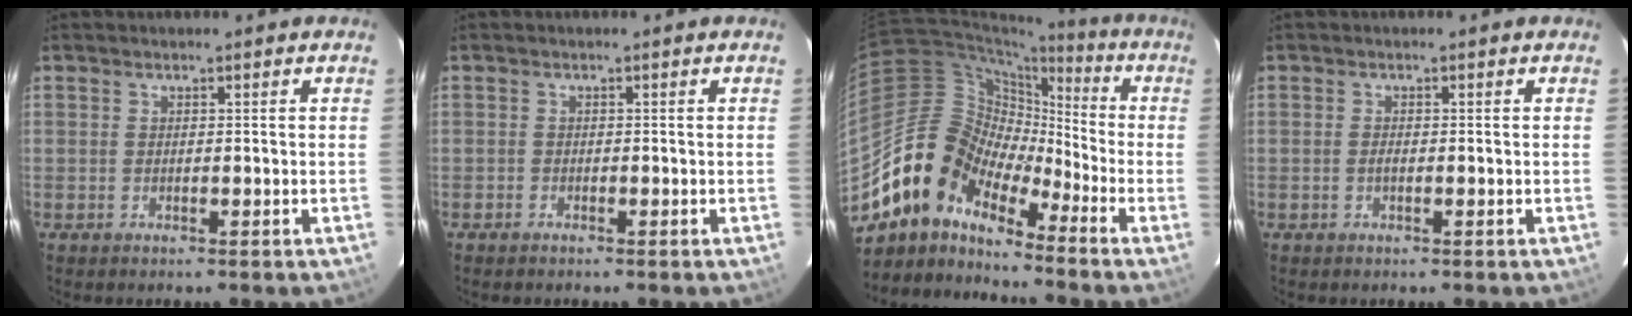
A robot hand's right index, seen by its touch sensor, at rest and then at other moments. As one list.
[{"total": 0.7, "force": [-0.6, 0.3, 0.0], "torque": [-0.005, 0.001, -0.014]}, {"total": 13.4, "force": [-10.8, 6.1, 5.1], "torque": [-0.088, 0.023, -0.221]}, {"total": 0.9, "force": [-0.3, 0.3, 0.7], "torque": [-0.015, -0.001, -0.006]}]